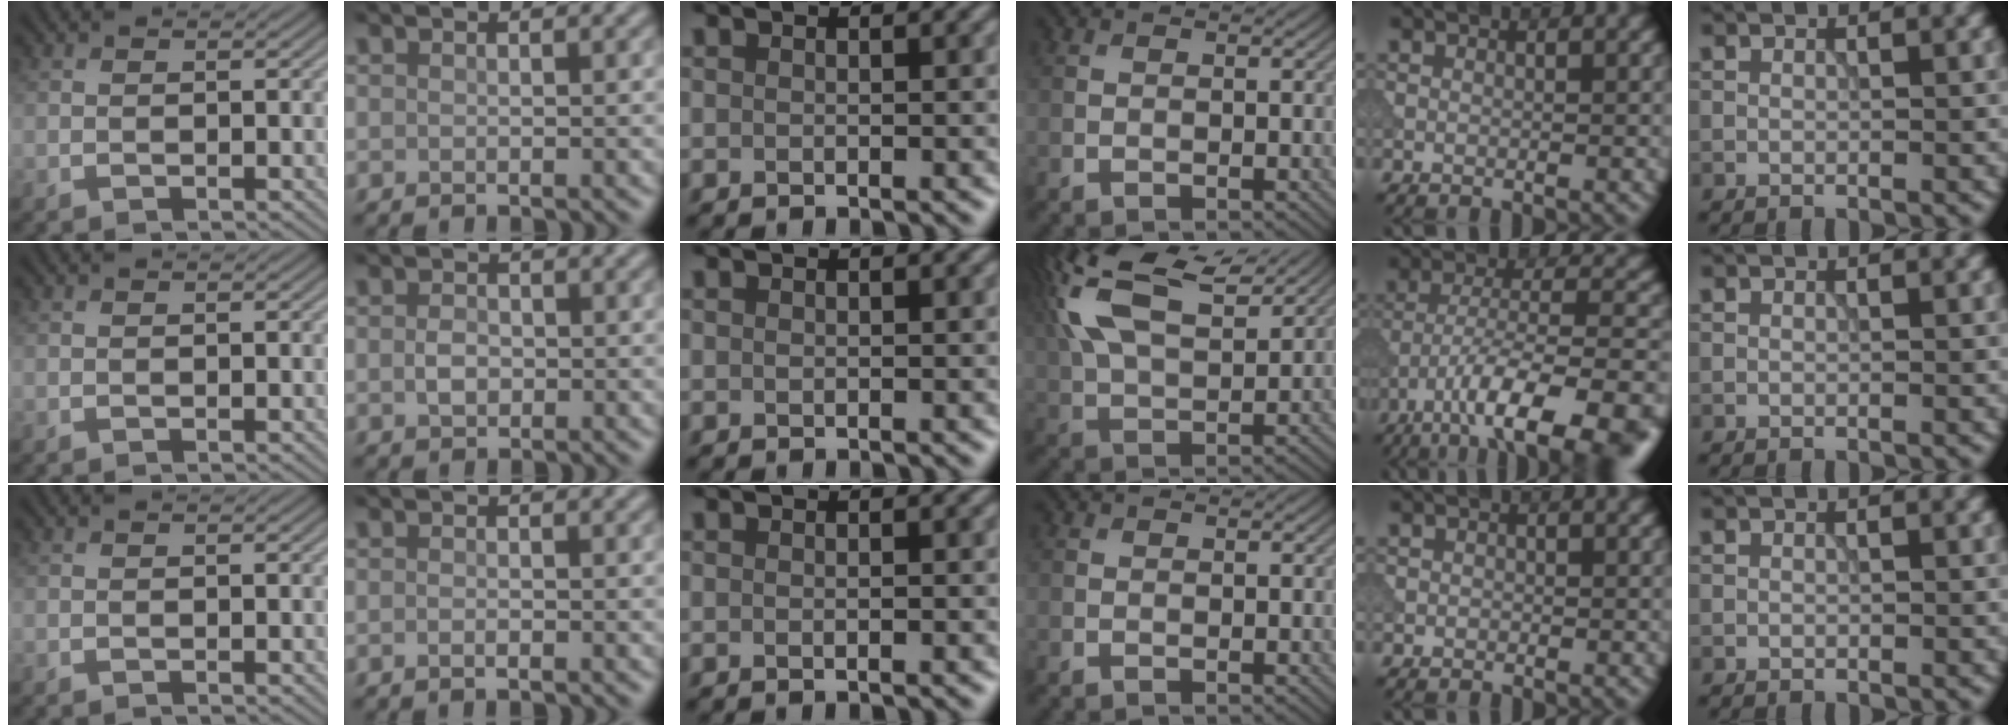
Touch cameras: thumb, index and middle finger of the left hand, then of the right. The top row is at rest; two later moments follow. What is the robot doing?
{"motion": "insert", "object": "power adapter"}